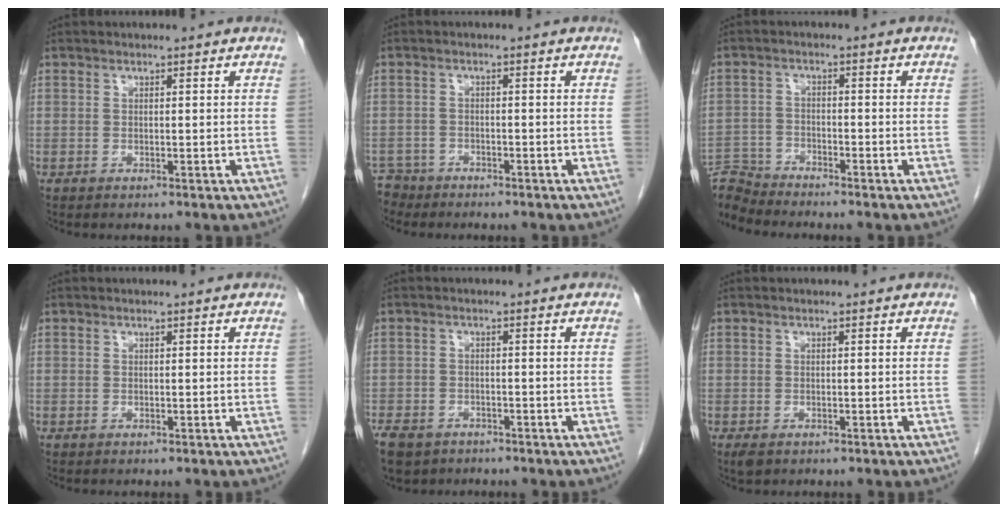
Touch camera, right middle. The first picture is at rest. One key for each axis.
{"total": 3.2, "fx": -2.9, "fy": 1.2, "fz": -0.8, "tx": 0.016, "ty": -0.001, "tz": -0.053}
{"total": 5.0, "fx": -4.9, "fy": -0.6, "fz": -1.0, "tx": 0.023, "ty": -0.003, "tz": -0.092}
{"total": 0.0}
{"total": 7.7, "fx": -5.5, "fy": 4.6, "fz": 2.9, "tx": -0.063, "ty": -0.005, "tz": -0.084}
{"total": 1.5, "fx": -0.9, "fy": 0.8, "fz": 0.9, "tx": -0.018, "ty": -0.002, "tz": -0.007}